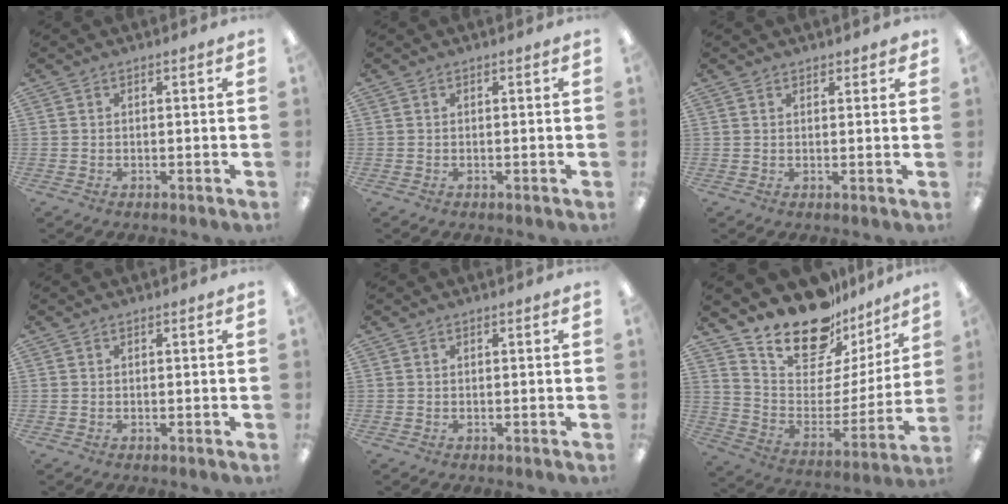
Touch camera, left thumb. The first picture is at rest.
{"total": 0.0}
{"total": 1.7, "force": [1.5, 0.8, 0.2], "torque": [0.003, -0.003, 0.027]}
{"total": 0.0}
{"total": 0.0}
{"total": 19.1, "force": [16.7, 7.7, 5.3], "torque": [-0.110, -0.131, 0.300]}